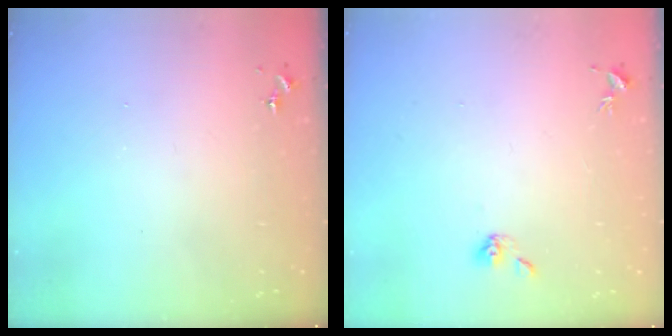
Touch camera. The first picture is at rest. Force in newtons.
{"total": 5.2, "press": 4.8, "slide": 1.8}